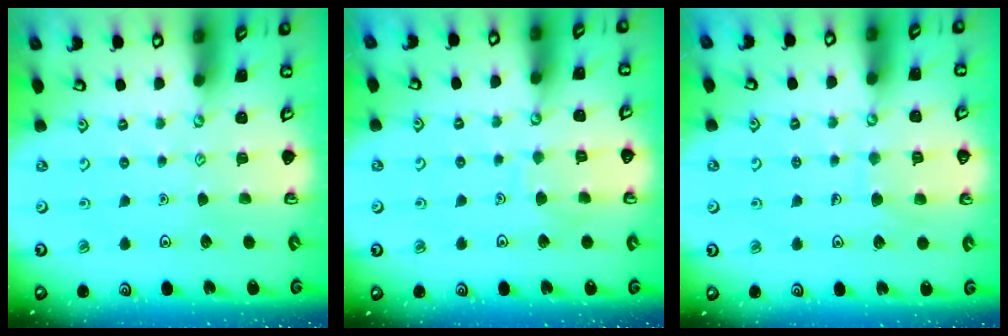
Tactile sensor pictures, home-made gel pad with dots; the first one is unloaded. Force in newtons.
{"total": 5.7, "press": 5.7, "slide": 0.4}
{"total": 5.9, "press": 5.9, "slide": 0.4}